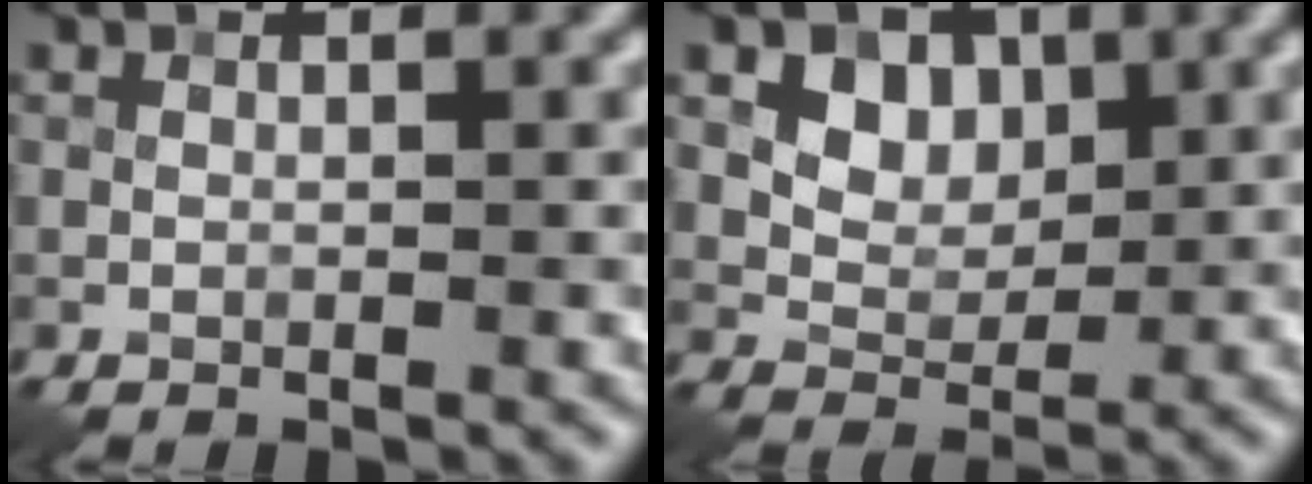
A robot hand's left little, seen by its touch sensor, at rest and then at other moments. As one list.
[{"total": 4.2, "force": [1.4, 3.2, 2.3], "torque": [-0.037, -0.009, 0.027]}]